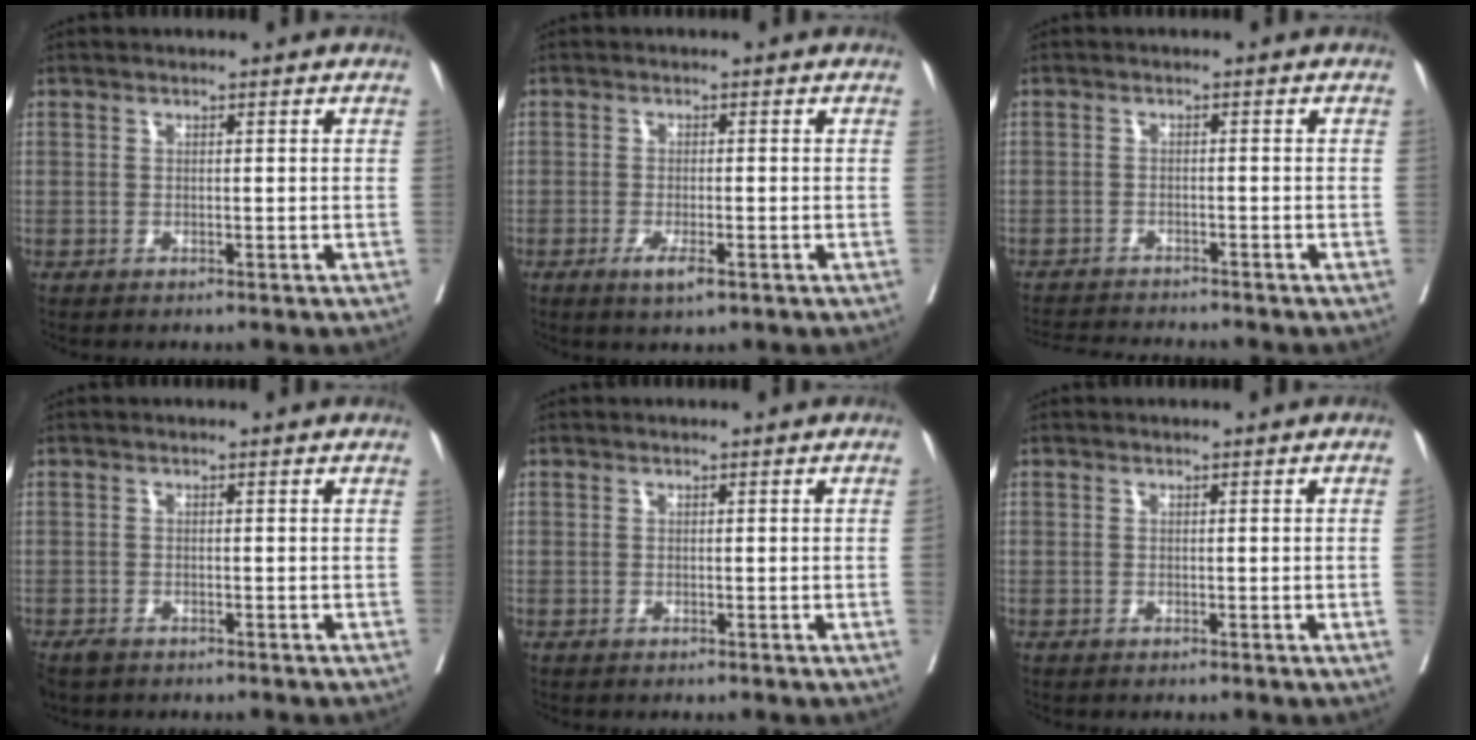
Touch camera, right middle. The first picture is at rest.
{"total": 3.2, "force": [-1.7, 0.6, 2.7], "torque": [-0.046, -0.005, -0.028]}
{"total": 7.3, "force": [-7.1, 0.1, 1.8], "torque": [-0.023, -0.007, -0.112]}
{"total": 2.2, "force": [-1.7, 1.1, 0.7], "torque": [-0.017, -0.004, -0.028]}
{"total": 1.0, "force": [-0.1, -0.4, 0.9], "torque": [-0.012, 0.000, 0.000]}
{"total": 1.5, "force": [-0.2, -0.5, 1.4], "torque": [-0.019, -0.001, -0.001]}